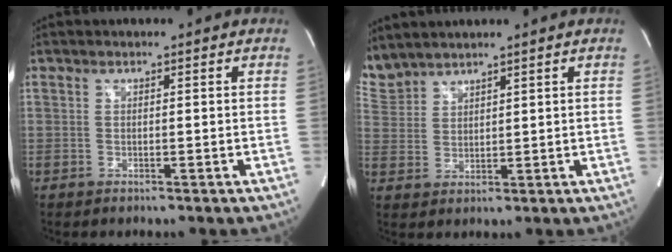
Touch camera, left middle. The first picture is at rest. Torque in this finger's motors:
{"motor_torque": [0.08, -0.10, 0.08, -0.01]}